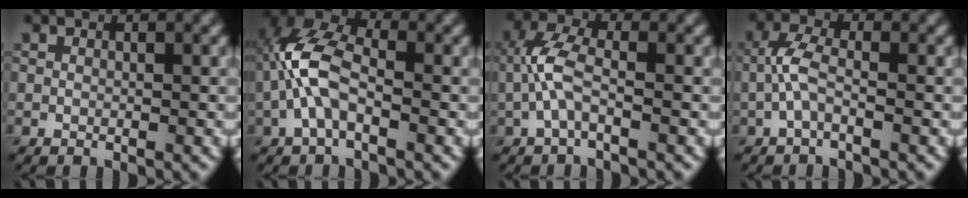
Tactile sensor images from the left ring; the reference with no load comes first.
{"total": 5.7, "force": [-1.2, 2.7, 4.9], "torque": [-0.118, 0.018, -0.032]}
{"total": 3.5, "force": [-0.9, 1.2, 3.2], "torque": [-0.078, 0.012, -0.027]}
{"total": 2.6, "force": [-0.9, 0.8, 2.4], "torque": [-0.058, 0.010, -0.023]}